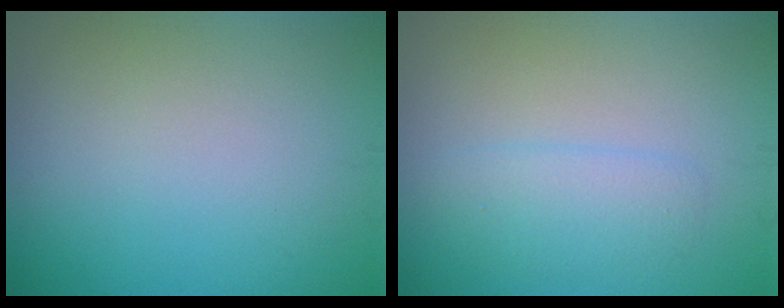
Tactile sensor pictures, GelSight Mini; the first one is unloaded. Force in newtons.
{"total": 2.2, "press": 2.2, "slide": 0.1}